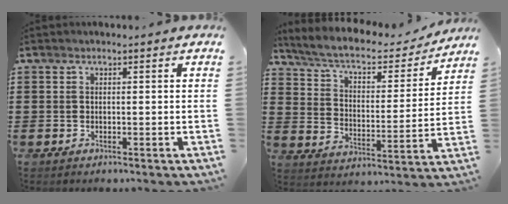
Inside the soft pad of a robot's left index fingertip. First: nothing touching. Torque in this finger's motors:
{"motor_torque": [1.08, -1.06, 0.25, 0.07]}